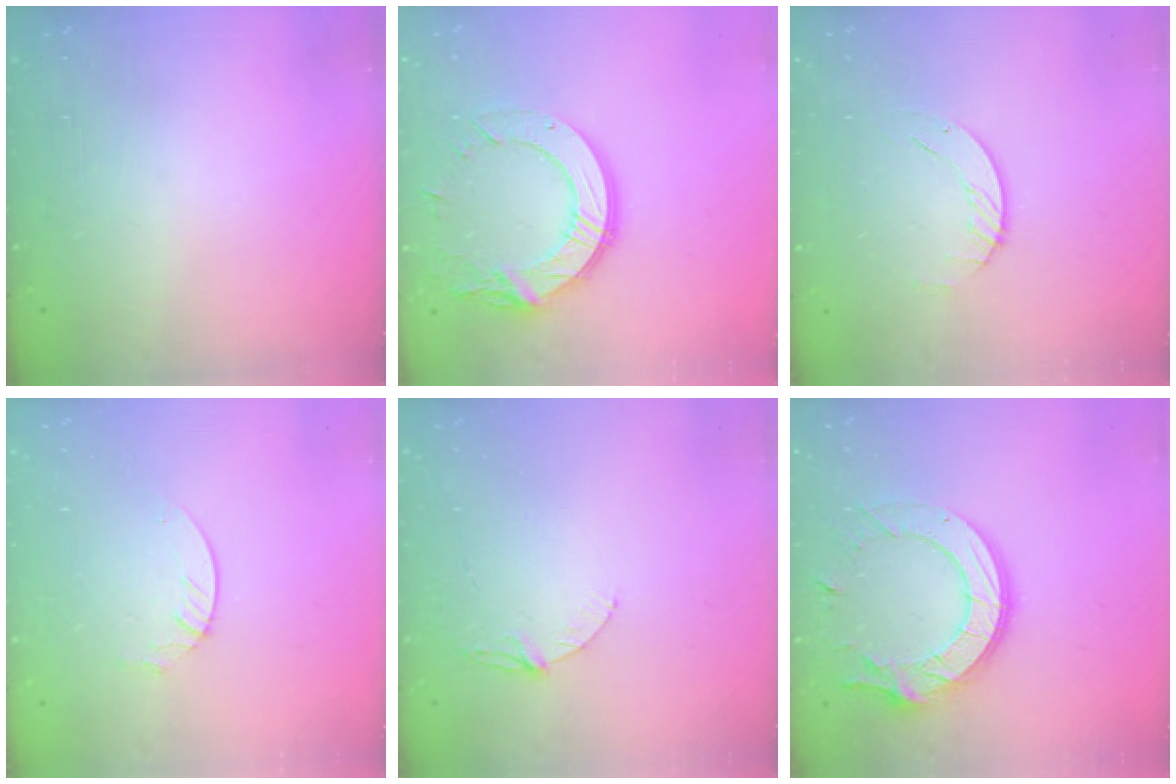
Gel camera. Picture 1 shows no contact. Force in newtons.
{"total": 16.0, "press": 16.0, "slide": 1.0}
{"total": 2.3, "press": 2.3, "slide": 0.3}
{"total": 3.3, "press": 3.2, "slide": 0.3}
{"total": 5.3, "press": 5.3, "slide": 0.5}
{"total": 16.0, "press": 15.9, "slide": 1.4}